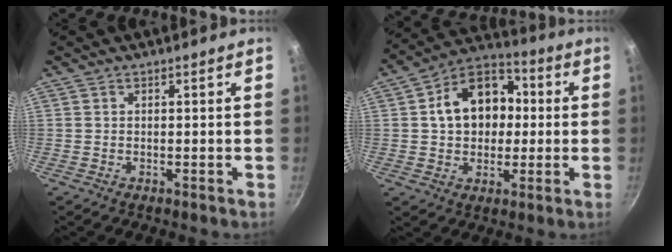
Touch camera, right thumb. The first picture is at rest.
{"total": 14.9, "force": [1.7, 11.3, 9.5], "torque": [-0.115, 0.028, 0.014]}